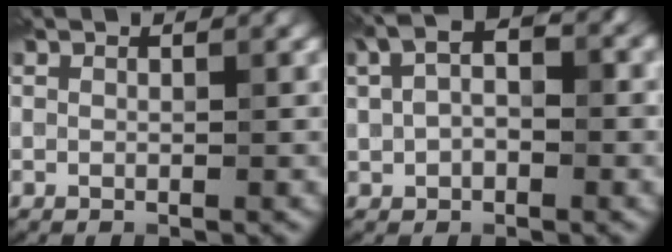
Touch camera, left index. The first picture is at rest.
{"total": 6.1, "force": [1.0, 3.8, 4.6], "torque": [-0.081, 0.022, 0.006]}